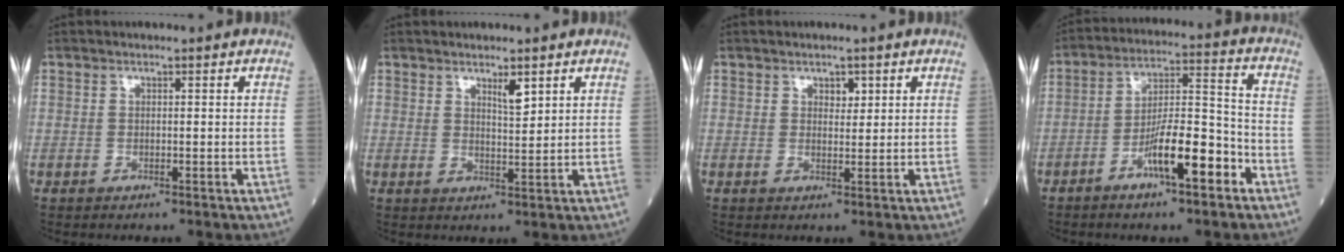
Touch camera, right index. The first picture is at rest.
{"total": 2.8, "force": [2.0, 0.5, 1.9], "torque": [-0.033, -0.002, 0.037]}
{"total": 2.0, "force": [1.3, 1.1, 1.1], "torque": [-0.010, 0.003, 0.023]}
{"total": 10.4, "force": [-5.3, 1.8, 8.8], "torque": [-0.155, 0.009, -0.089]}